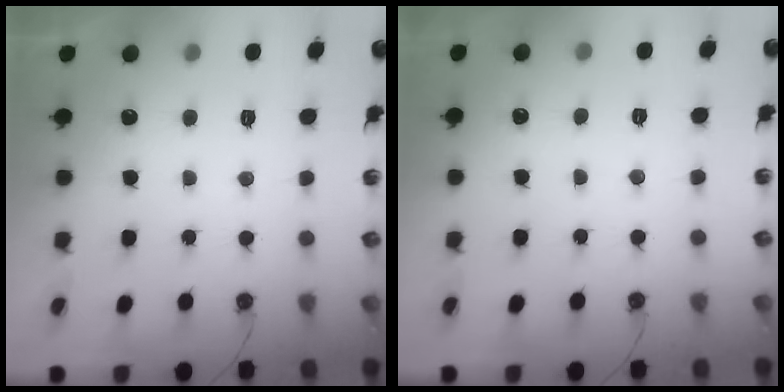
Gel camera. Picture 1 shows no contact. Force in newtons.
{"total": 1.7, "press": 1.6, "slide": 0.3}